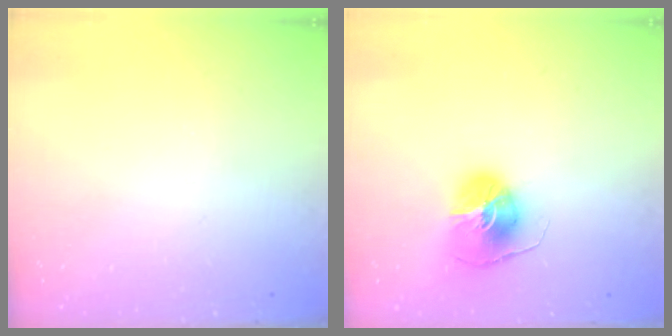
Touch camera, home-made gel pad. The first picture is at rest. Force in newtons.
{"total": 8.5, "press": 8.5, "slide": 0.2}